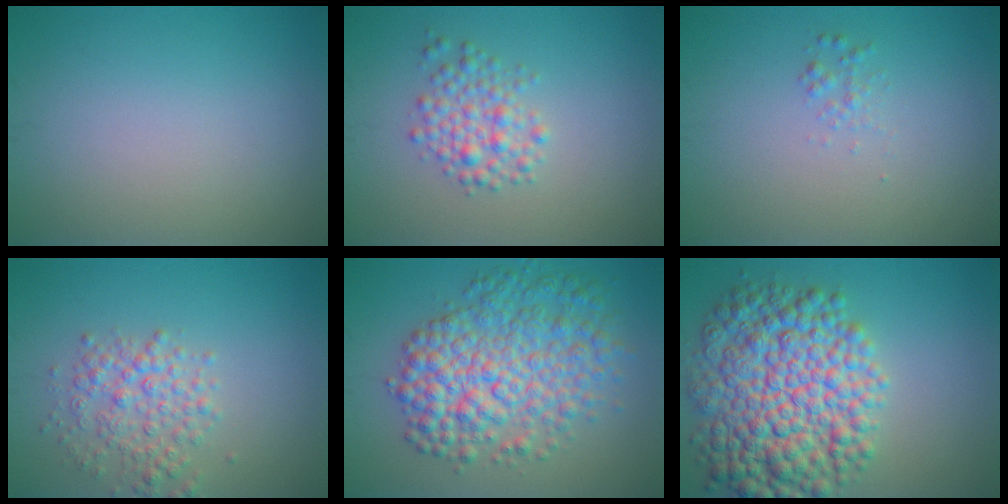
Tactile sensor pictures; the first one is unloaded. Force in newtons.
{"total": 2.8, "press": 2.8, "slide": 0.1}
{"total": 0.9, "press": 0.9, "slide": 0.1}
{"total": 3.4, "press": 3.4, "slide": 0.1}
{"total": 8.1, "press": 8.1, "slide": 0.1}
{"total": 11.3, "press": 11.3, "slide": 0.1}